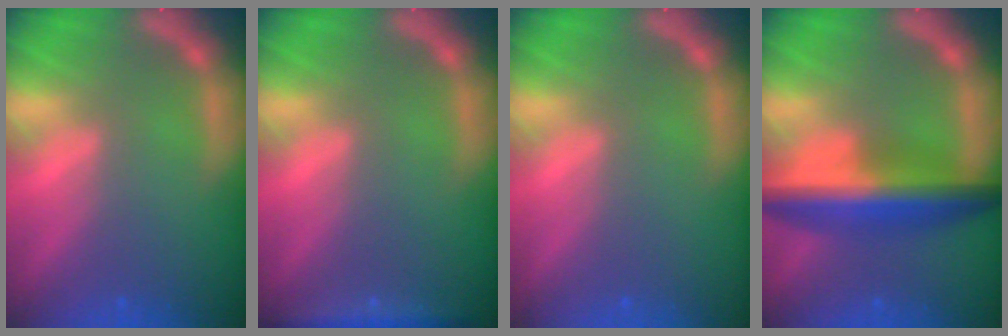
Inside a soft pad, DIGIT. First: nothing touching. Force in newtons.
{"total": 2.9}
{"total": 0.0}
{"total": 8.0}